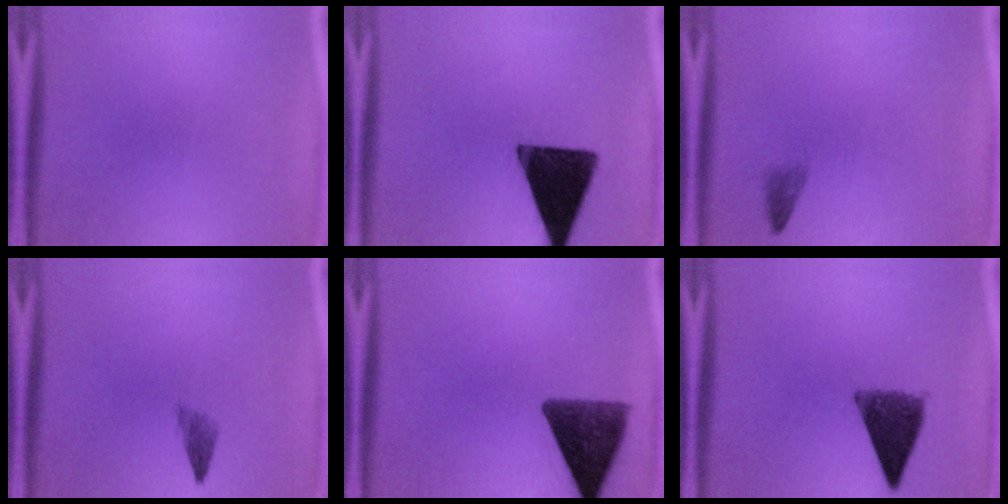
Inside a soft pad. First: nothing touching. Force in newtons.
{"total": 17.1}
{"total": 1.2}
{"total": 1.9}
{"total": 11.2}
{"total": 9.1}